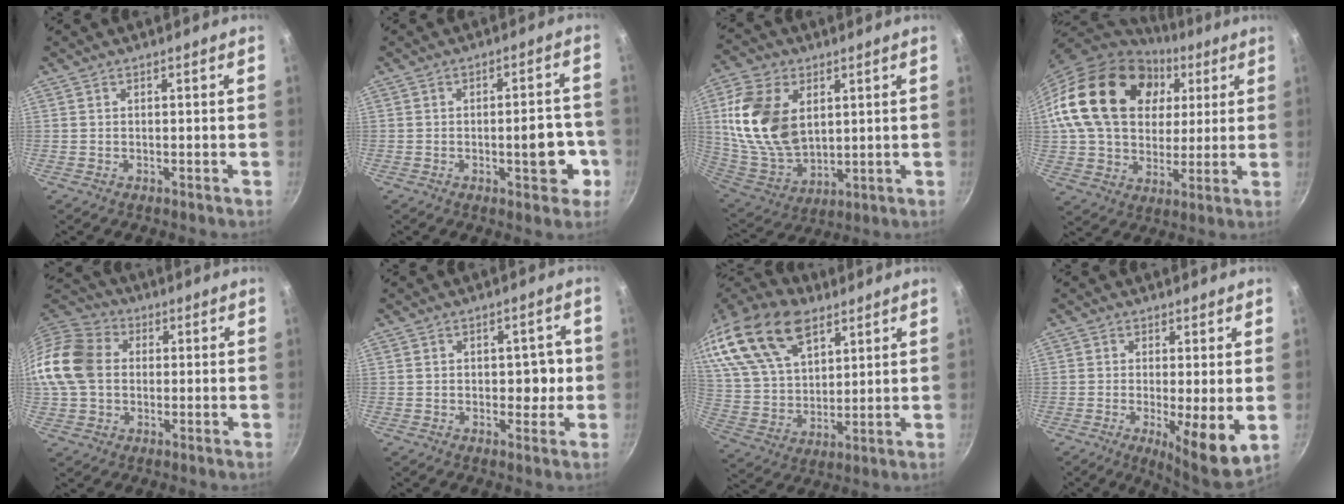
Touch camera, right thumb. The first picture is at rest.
{"total": 8.5, "force": [-2.4, 3.7, 7.3], "torque": [-0.061, 0.022, -0.031]}
{"total": 18.0, "force": [4.4, 11.8, 12.9], "torque": [-0.233, -0.019, 0.097]}
{"total": 25.1, "force": [7.0, 18.5, 15.4], "torque": [-0.251, 0.011, 0.121]}
{"total": 14.5, "force": [0.9, 11.5, 8.9], "torque": [-0.158, 0.023, 0.000]}
{"total": 4.5, "force": [-0.1, 3.2, 3.2], "torque": [-0.009, 0.006, -0.003]}
{"total": 26.4, "force": [15.4, 14.9, 15.4], "torque": [-0.312, -0.008, 0.286]}
{"total": 9.1, "force": [-0.9, 2.1, 8.8], "torque": [-0.122, -0.023, -0.010]}